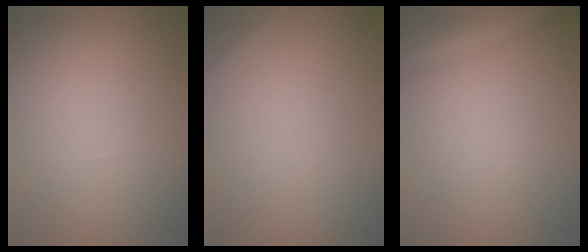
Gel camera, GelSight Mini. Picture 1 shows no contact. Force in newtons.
{"total": 1.2, "press": 1.2, "slide": 0.1}
{"total": 3.0, "press": 3.0, "slide": 0.1}